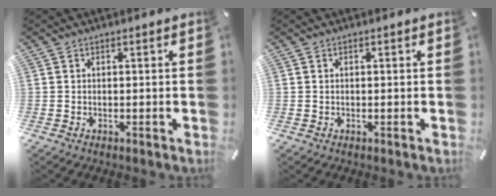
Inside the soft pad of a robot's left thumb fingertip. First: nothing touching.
{"total": 0.0}